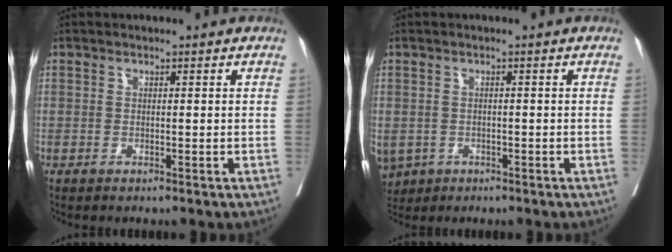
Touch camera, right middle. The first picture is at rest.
{"total": 7.5, "force": [-3.3, 6.2, 2.7], "torque": [-0.078, -0.002, -0.044]}